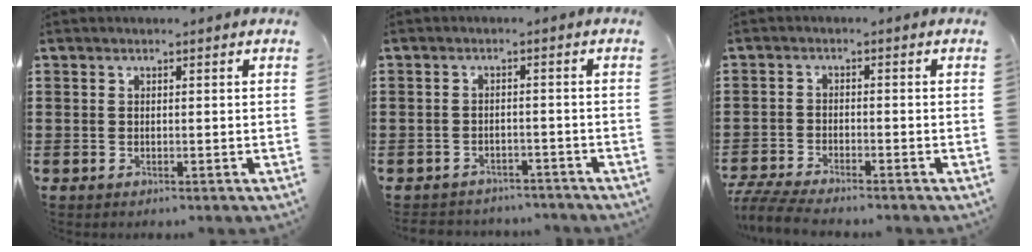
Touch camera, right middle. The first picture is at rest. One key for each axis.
{"total": 2.4, "fx": -2.3, "fy": 0.4, "fz": -0.2, "tx": -0.006, "ty": -0.002, "tz": -0.051}
{"total": 4.4, "fx": -4.1, "fy": 0.1, "fz": 1.4, "tx": -0.046, "ty": -0.015, "tz": -0.087}